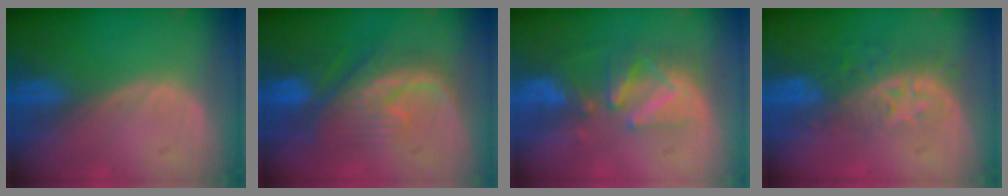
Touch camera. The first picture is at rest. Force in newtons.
{"total": 8.5, "press": 8.3, "slide": 1.5}
{"total": 8.1, "press": 7.5, "slide": 3.2}
{"total": 8.6, "press": 7.0, "slide": 4.9}